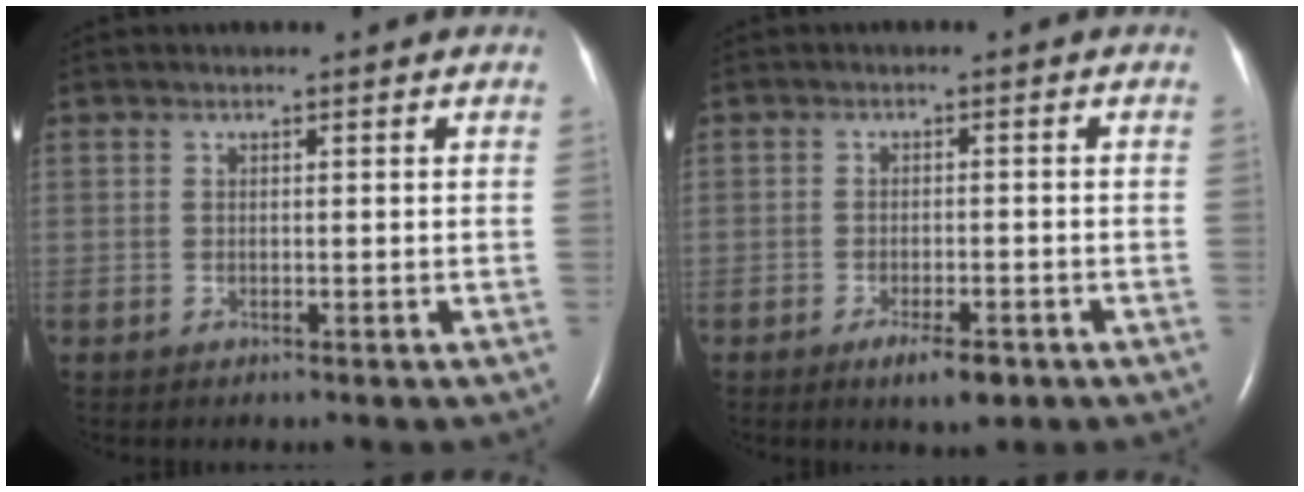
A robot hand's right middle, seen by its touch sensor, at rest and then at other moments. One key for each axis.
{"total": 4.3, "fx": -2.6, "fy": 1.2, "fz": 3.2, "tx": -0.056, "ty": -0.005, "tz": -0.036}